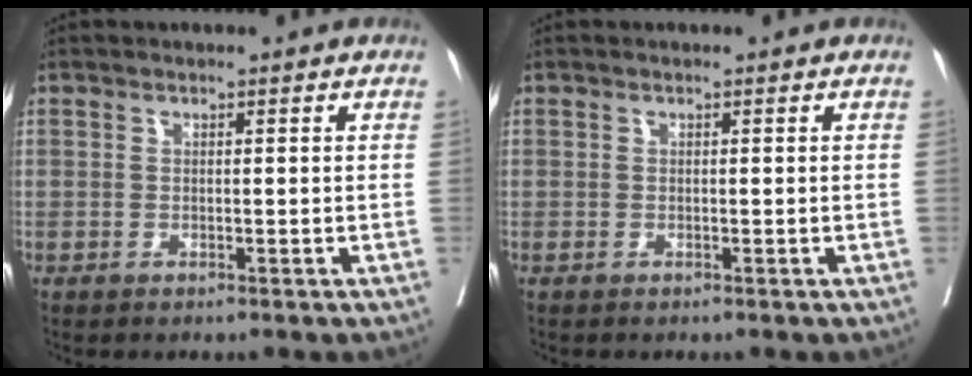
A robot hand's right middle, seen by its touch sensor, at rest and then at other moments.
{"total": 0.5, "force": [0.5, -0.1, -0.1], "torque": [0.004, 0.001, 0.006]}